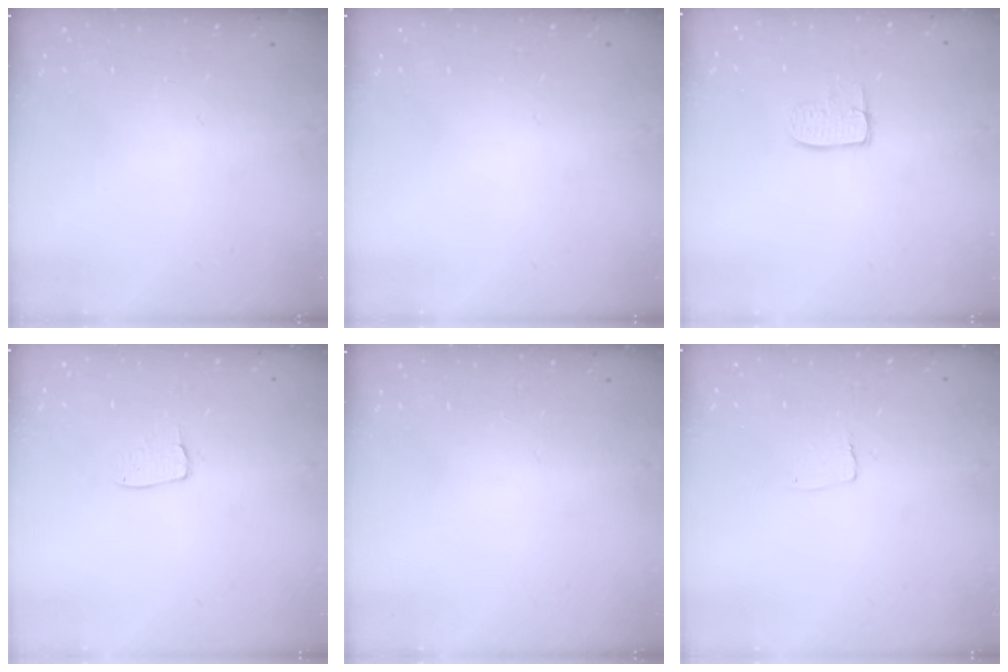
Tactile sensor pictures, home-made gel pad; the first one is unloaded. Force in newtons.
{"total": 0.0}
{"total": 6.7, "press": 6.7, "slide": 0.4}
{"total": 4.2, "press": 4.2, "slide": 0.2}
{"total": 0.0}
{"total": 2.6, "press": 2.6, "slide": 0.1}